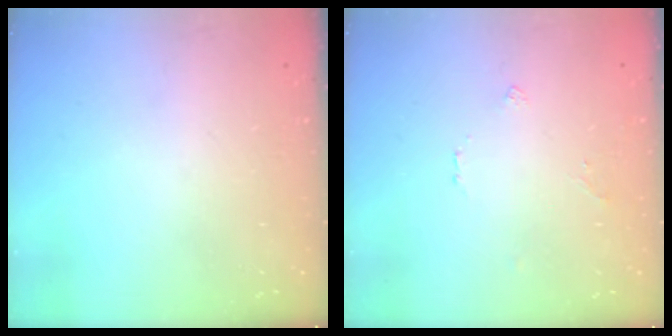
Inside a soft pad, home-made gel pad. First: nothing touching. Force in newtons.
{"total": 1.5, "press": 1.4, "slide": 0.2}